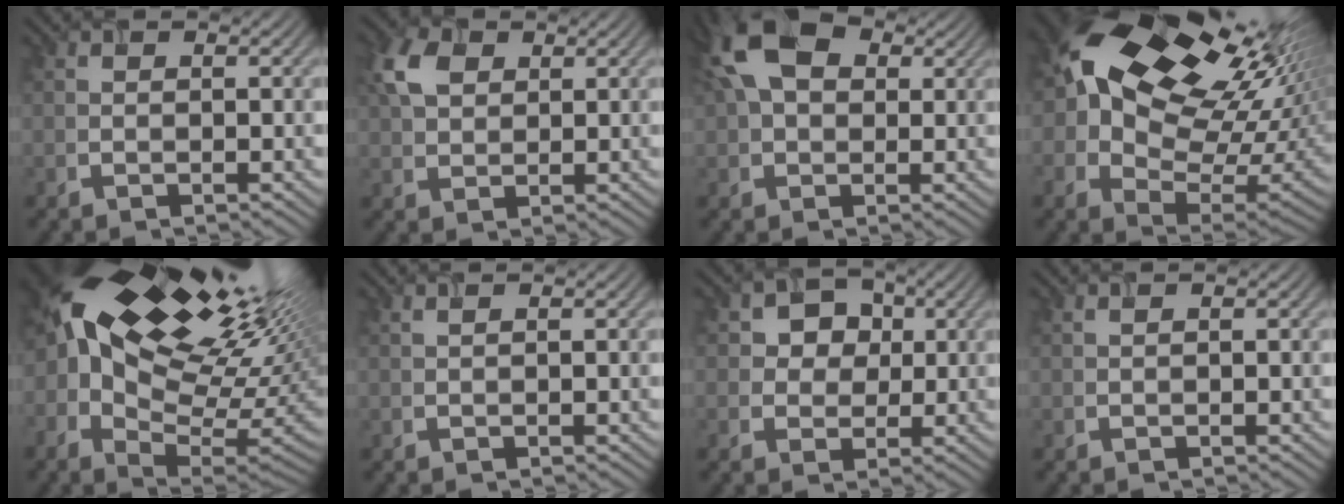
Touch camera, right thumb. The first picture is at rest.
{"total": 5.1, "force": [2.1, 3.4, 3.2], "torque": [-0.079, 0.012, 0.039]}
{"total": 11.4, "force": [3.8, 7.2, 8.0], "torque": [-0.180, 0.028, 0.059]}
{"total": 18.1, "force": [7.7, 11.1, 12.1], "torque": [-0.230, 0.009, 0.143]}
{"total": 20.5, "force": [9.2, 10.1, 15.3], "torque": [-0.258, 0.030, 0.156]}
{"total": 1.0, "force": [0.7, 0.0, 0.6], "torque": [-0.017, 0.004, 0.012]}
{"total": 6.2, "force": [2.1, 5.2, 2.7], "torque": [-0.064, 0.002, 0.030]}
{"total": 0.7, "force": [0.5, 0.0, 0.4], "torque": [-0.014, 0.004, 0.007]}